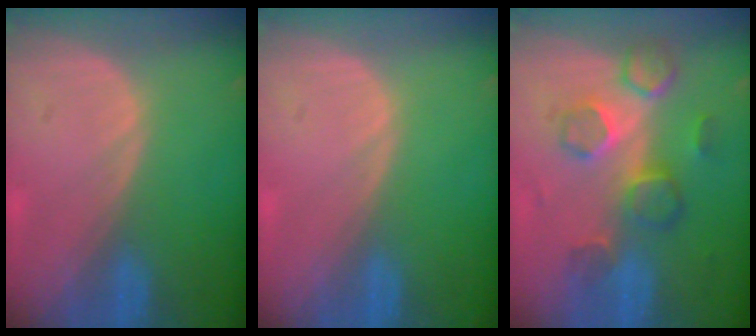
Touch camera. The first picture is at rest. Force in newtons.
{"total": 0.0}
{"total": 8.7, "press": 7.6, "slide": 4.2}